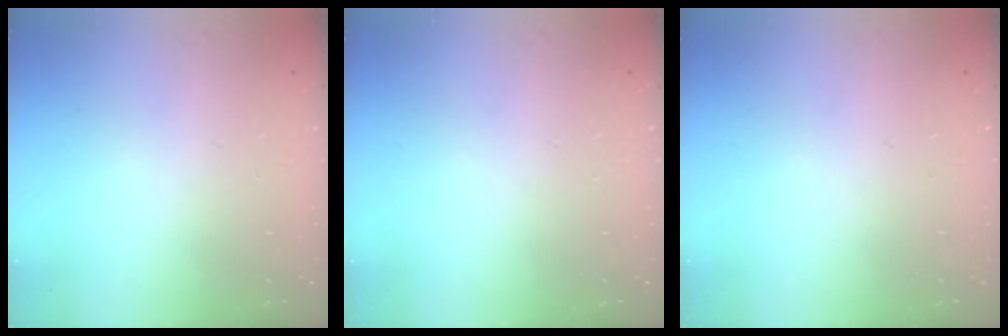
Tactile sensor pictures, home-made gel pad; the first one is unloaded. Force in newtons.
{"total": 0.0}
{"total": 0.0}